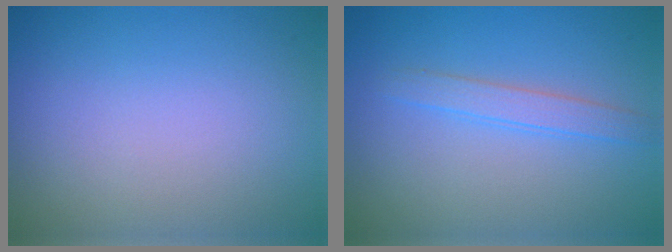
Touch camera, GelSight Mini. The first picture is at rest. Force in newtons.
{"total": 1.9, "press": 1.9, "slide": 0.1}